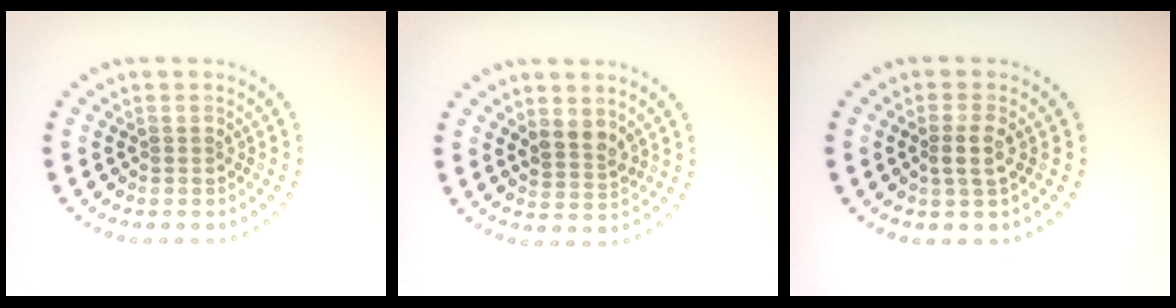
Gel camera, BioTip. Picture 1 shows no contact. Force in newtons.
{"total": 2.2, "press": 2.0, "slide": 1.0}
{"total": 1.6, "press": 1.4, "slide": 0.9}